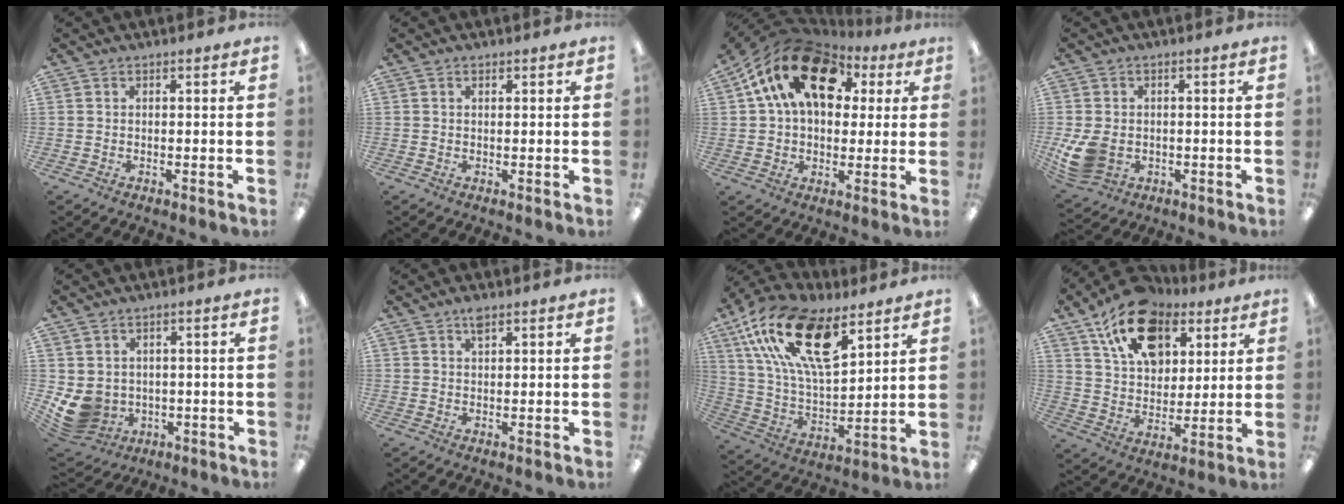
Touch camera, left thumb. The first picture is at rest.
{"total": 1.0, "force": [0.5, 0.4, 0.8], "torque": [-0.009, -0.002, 0.008]}
{"total": 18.8, "force": [7.9, 12.4, 11.8], "torque": [-0.234, -0.020, 0.142]}
{"total": 8.5, "force": [-1.6, 6.2, 5.6], "torque": [-0.121, 0.000, -0.024]}
{"total": 7.1, "force": [-0.1, 6.5, 2.8], "torque": [-0.102, -0.007, 0.003]}
{"total": 2.4, "force": [1.5, 0.9, 1.7], "torque": [-0.031, 0.000, 0.026]}
{"total": 22.3, "force": [12.4, 9.8, 15.8], "torque": [-0.295, -0.054, 0.220]}
{"total": 17.6, "force": [10.1, 11.2, 9.2], "torque": [-0.153, -0.036, 0.183]}